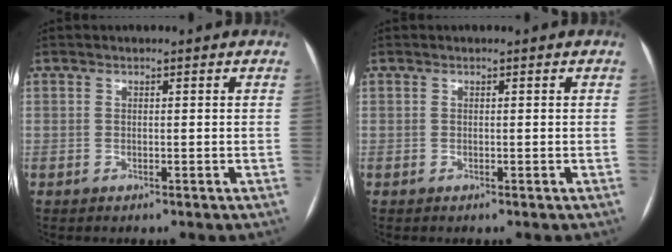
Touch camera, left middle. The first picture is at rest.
{"total": 0.0}